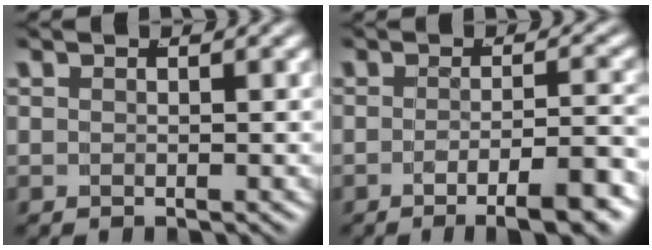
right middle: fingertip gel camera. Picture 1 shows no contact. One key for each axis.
{"total": 6.6, "fx": -4.8, "fy": 1.0, "fz": 4.4, "tx": -0.052, "ty": -0.005, "tz": -0.075}